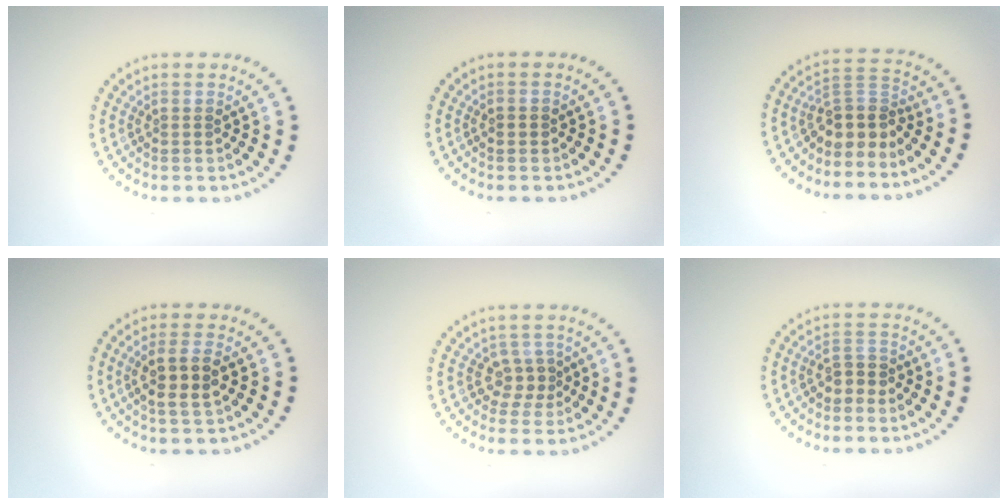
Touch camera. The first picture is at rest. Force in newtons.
{"total": 1.1, "press": 1.1, "slide": 0.1}
{"total": 3.3, "press": 2.5, "slide": 2.2}
{"total": 3.0, "press": 2.7, "slide": 1.2}
{"total": 1.8, "press": 1.4, "slide": 1.0}
{"total": 1.8, "press": 1.6, "slide": 0.8}